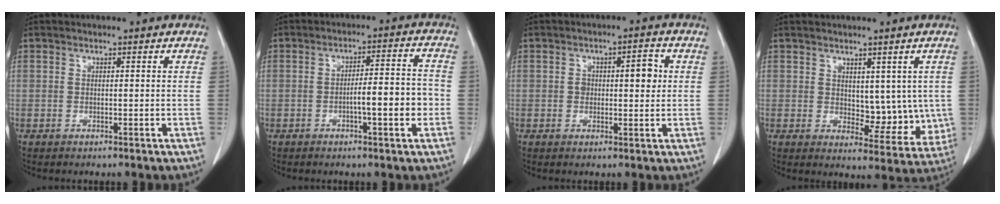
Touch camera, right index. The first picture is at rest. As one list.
[{"total": 7.3, "force": [-1.9, 0.8, 6.9], "torque": [-0.106, 0.014, -0.028]}, {"total": 5.1, "force": [0.8, 2.3, 4.5], "torque": [-0.067, 0.015, 0.015]}, {"total": 5.5, "force": [0.4, 3.5, 4.2], "torque": [-0.032, -0.003, 0.013]}]